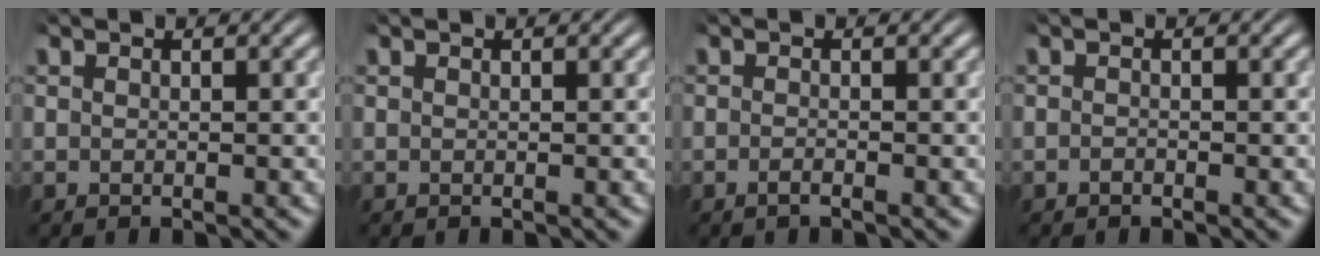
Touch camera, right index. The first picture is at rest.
{"total": 0.0}
{"total": 1.0, "force": [-0.9, 0.0, 0.4], "torque": [-0.012, -0.002, -0.018]}
{"total": 0.6, "force": [-0.6, -0.3, 0.0], "torque": [-0.001, -0.008, -0.007]}